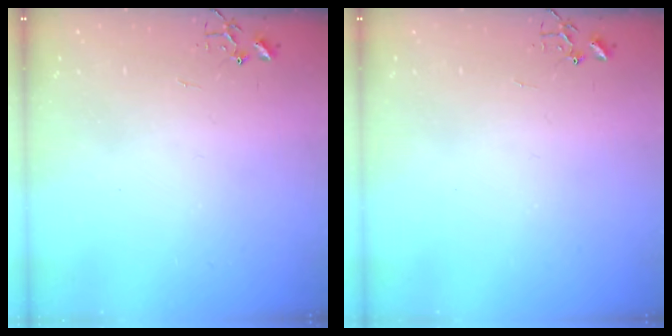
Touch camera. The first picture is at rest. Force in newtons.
{"total": 0.0}